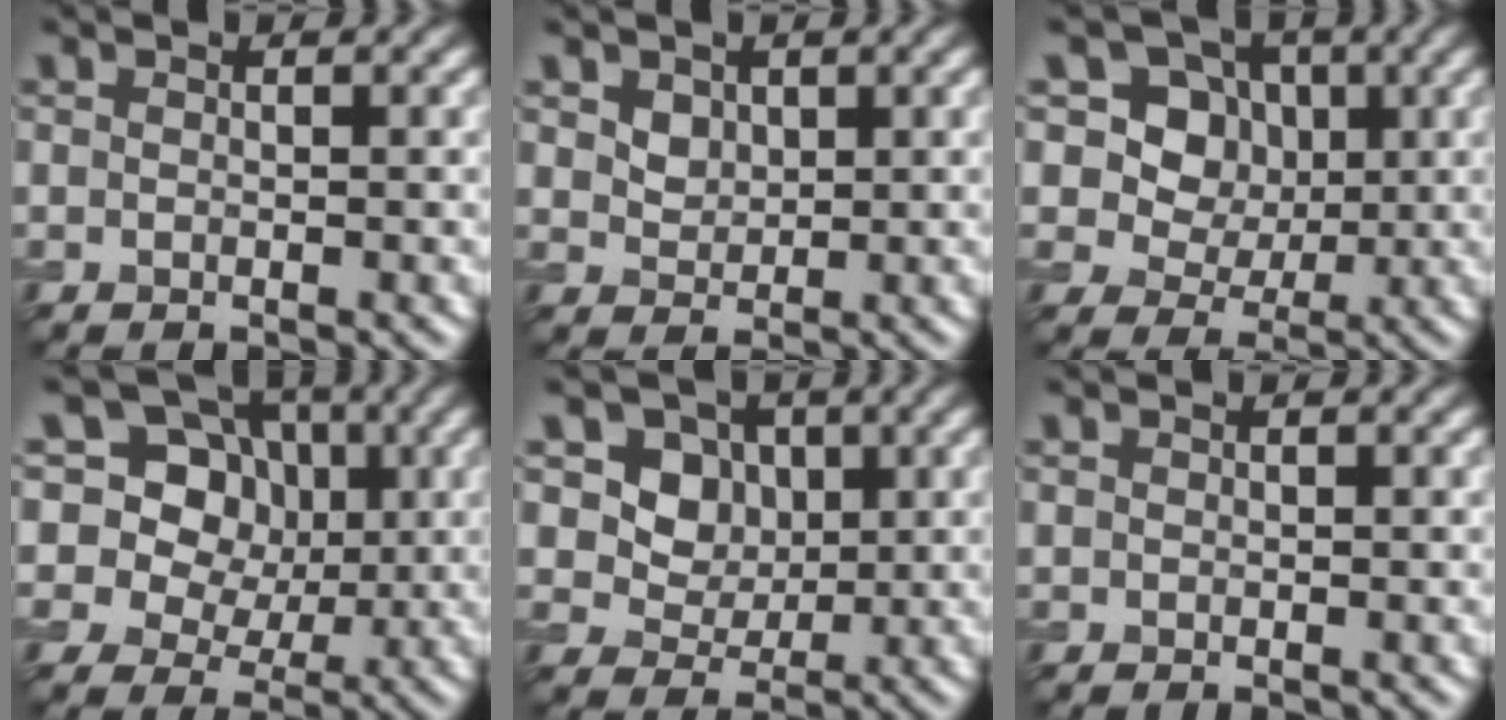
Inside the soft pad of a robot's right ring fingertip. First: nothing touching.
{"total": 2.3, "force": [1.5, 1.5, 0.8], "torque": [-0.019, 0.008, 0.032]}
{"total": 9.0, "force": [3.8, 7.4, 3.5], "torque": [-0.068, 0.015, 0.055]}
{"total": 10.9, "force": [4.0, 9.1, 4.3], "torque": [-0.096, 0.034, 0.061]}
{"total": 5.6, "force": [2.2, 4.5, 2.3], "torque": [-0.052, -0.005, 0.046]}
{"total": 0.0}